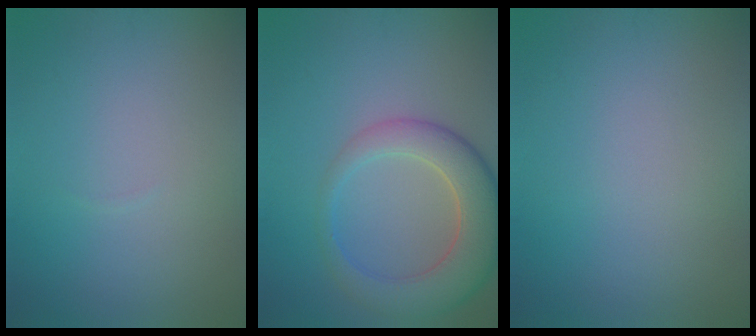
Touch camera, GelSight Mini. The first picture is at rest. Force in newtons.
{"total": 6.6, "press": 6.6, "slide": 0.6}
{"total": 0.0}